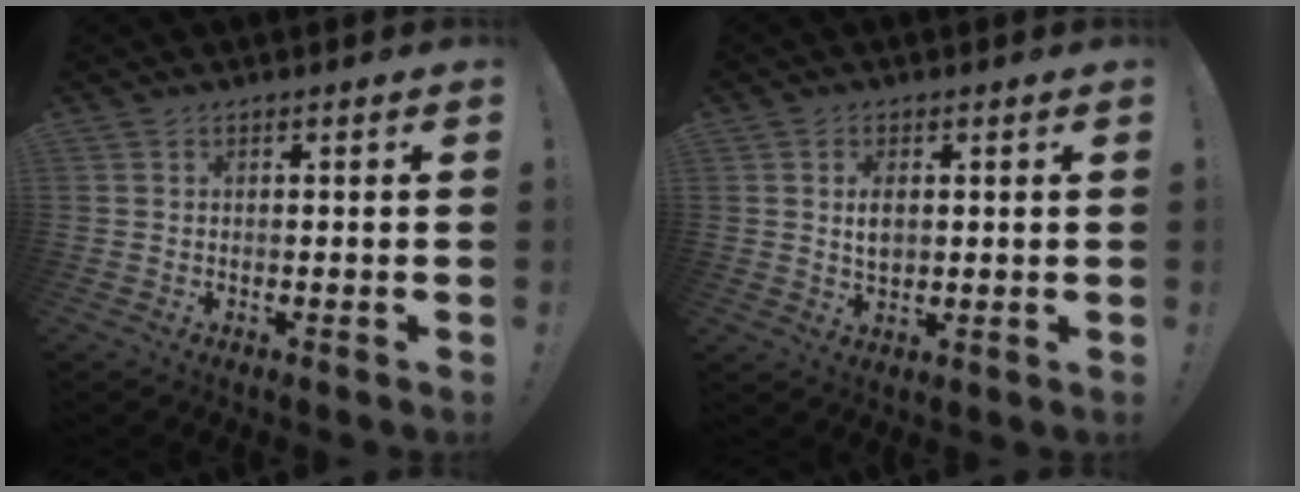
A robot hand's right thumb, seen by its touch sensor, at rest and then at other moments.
{"total": 4.3, "force": [0.9, 2.8, 3.1], "torque": [-0.044, 0.000, 0.012]}